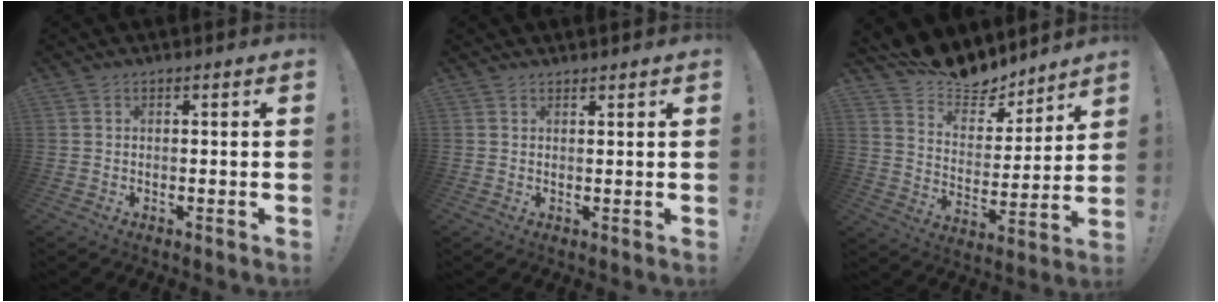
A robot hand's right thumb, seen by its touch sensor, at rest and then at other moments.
{"total": 0.8, "force": [0.7, 0.0, -0.4], "torque": [0.008, -0.001, 0.014]}
{"total": 12.8, "force": [11.7, 4.4, 2.5], "torque": [-0.066, -0.097, 0.213]}